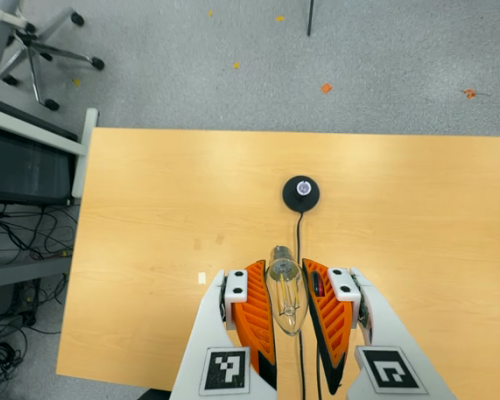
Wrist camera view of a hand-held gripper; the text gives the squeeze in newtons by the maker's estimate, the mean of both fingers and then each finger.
{"total": 18.1, "left": 19.0, "right": 17.1}